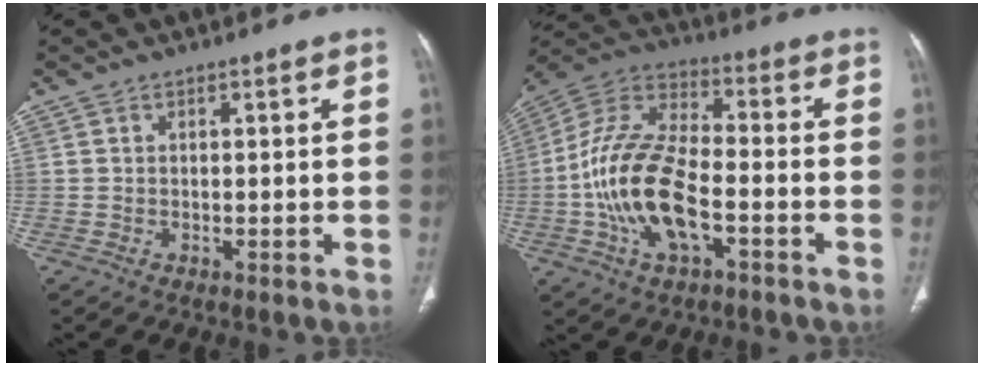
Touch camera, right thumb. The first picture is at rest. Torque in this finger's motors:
{"motor_torque": [-0.28, 1.55, 2.15, -0.63, 0.25]}